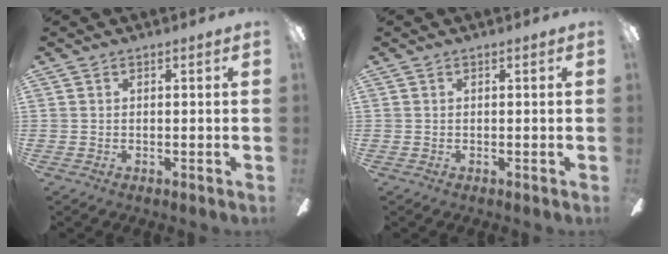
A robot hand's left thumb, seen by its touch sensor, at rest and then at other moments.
{"total": 0.0}